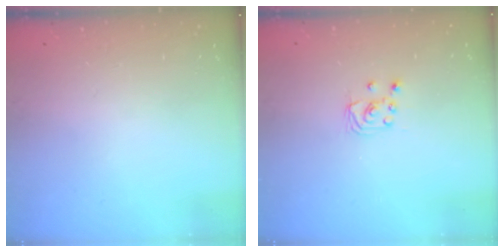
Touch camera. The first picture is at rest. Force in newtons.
{"total": 2.3, "press": 2.2, "slide": 0.3}